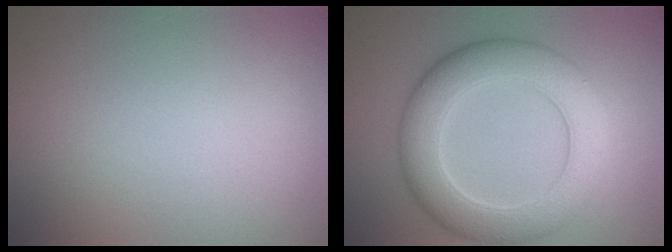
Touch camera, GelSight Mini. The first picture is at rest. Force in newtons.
{"total": 7.4, "press": 7.4, "slide": 0.5}